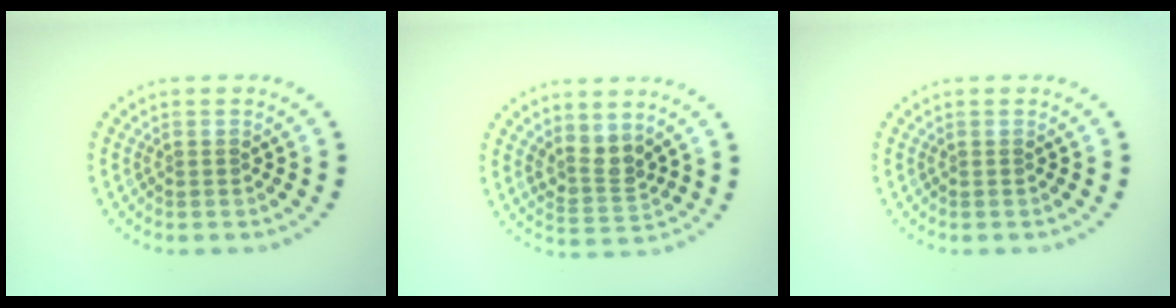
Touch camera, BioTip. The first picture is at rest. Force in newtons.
{"total": 2.5, "press": 1.9, "slide": 1.6}
{"total": 0.0}